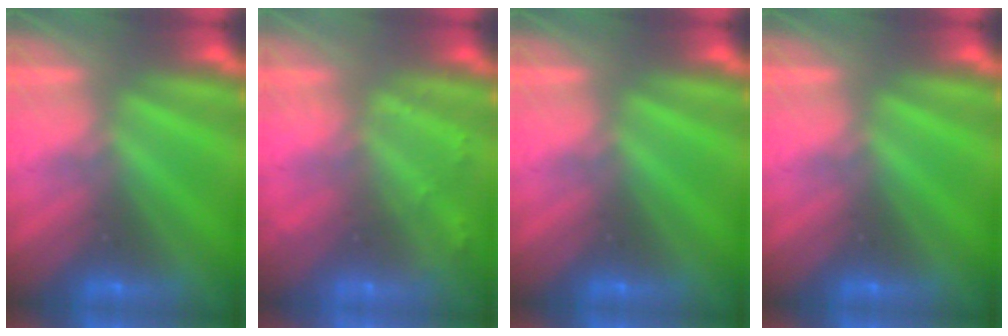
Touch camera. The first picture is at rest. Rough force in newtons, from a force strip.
{"total": 2.1}
{"total": 0.0}
{"total": 0.0}